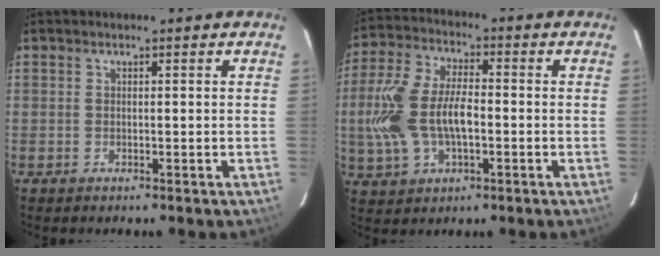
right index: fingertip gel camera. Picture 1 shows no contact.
{"total": 14.1, "force": [-1.8, 7.5, 11.8], "torque": [-0.258, 0.008, -0.030]}